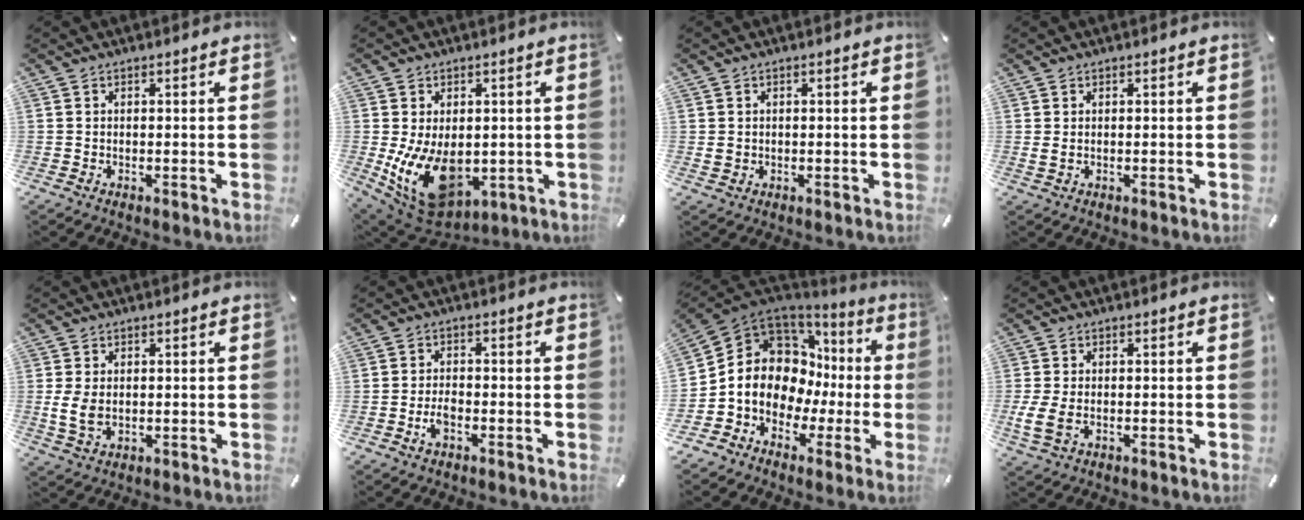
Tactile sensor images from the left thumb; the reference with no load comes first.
{"total": 14.5, "force": [-2.0, 9.9, 10.4], "torque": [-0.185, -0.009, -0.023]}
{"total": 1.7, "force": [-0.1, 1.6, 0.5], "torque": [-0.011, 0.005, -0.004]}
{"total": 1.4, "force": [0.2, 0.9, 1.0], "torque": [-0.020, 0.003, 0.002]}
{"total": 5.8, "force": [-0.3, 3.9, 4.2], "torque": [-0.087, 0.000, -0.006]}
{"total": 3.8, "force": [-1.6, 2.2, 2.7], "torque": [-0.060, 0.006, -0.031]}
{"total": 12.5, "force": [-0.2, 10.8, 6.3], "torque": [-0.132, -0.028, -0.005]}
{"total": 5.4, "force": [-1.1, 3.6, 3.9], "torque": [-0.076, -0.002, -0.020]}